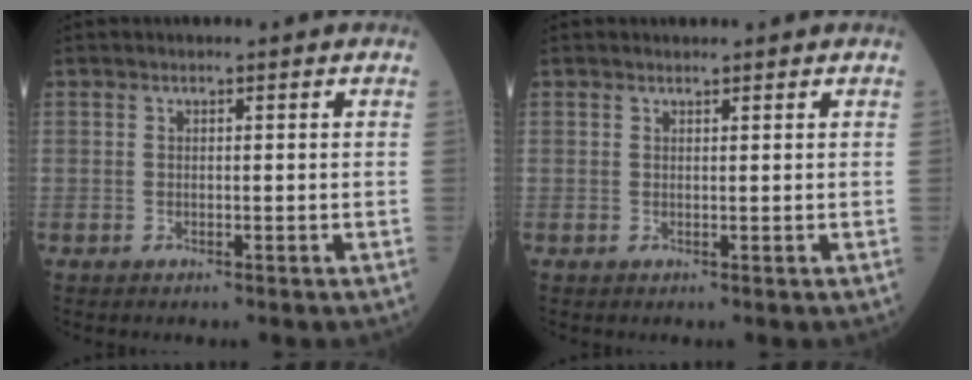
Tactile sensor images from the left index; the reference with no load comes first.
{"total": 0.6, "force": [0.6, 0.2, 0.1], "torque": [-0.014, 0.001, 0.010]}